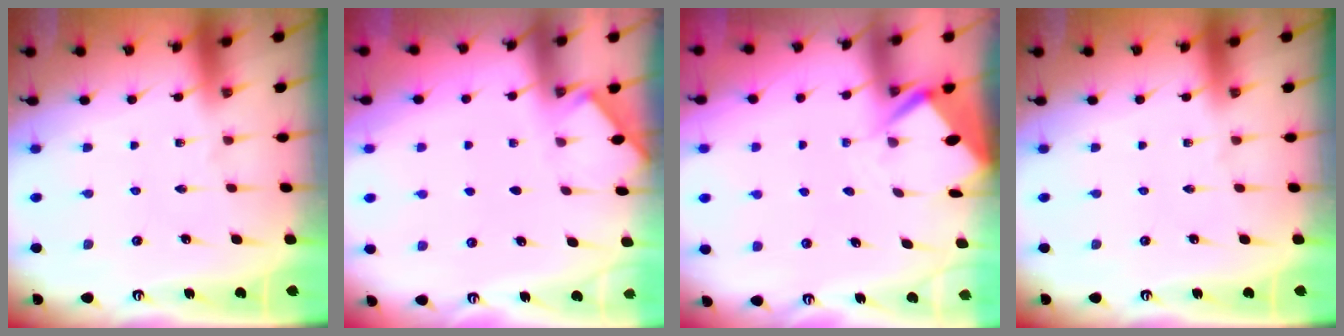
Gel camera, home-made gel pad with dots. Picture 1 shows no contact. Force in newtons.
{"total": 2.0, "press": 2.0, "slide": 0.3}
{"total": 3.4, "press": 3.4, "slide": 0.3}
{"total": 0.0}